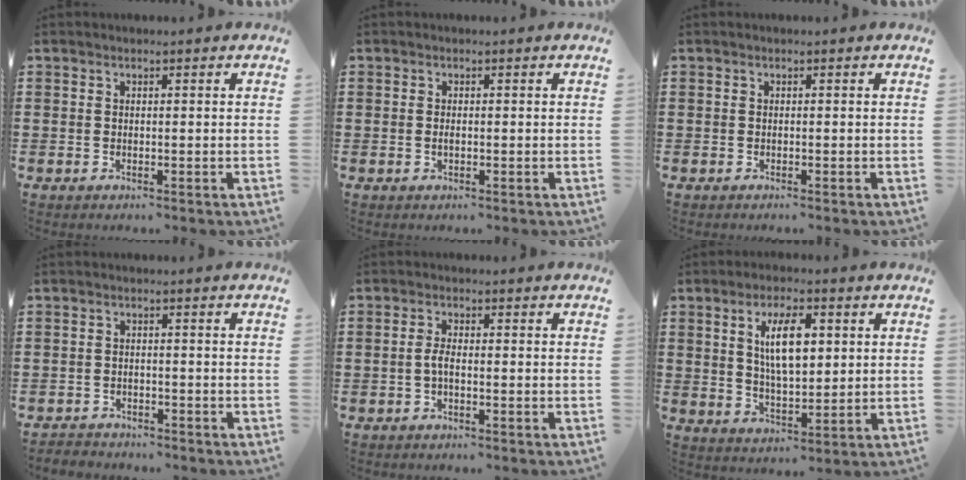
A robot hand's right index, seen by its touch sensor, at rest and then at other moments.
{"total": 0.7, "force": [-0.1, 0.3, 0.7], "torque": [-0.015, -0.002, -0.002]}
{"total": 0.0}
{"total": 1.9, "force": [-1.9, 0.3, -0.2], "torque": [-0.002, 0.002, -0.043]}
{"total": 2.0, "force": [-0.7, 0.5, 1.8], "torque": [-0.049, -0.004, -0.018]}
{"total": 8.2, "force": [2.3, 3.3, 7.1], "torque": [-0.131, 0.004, 0.034]}